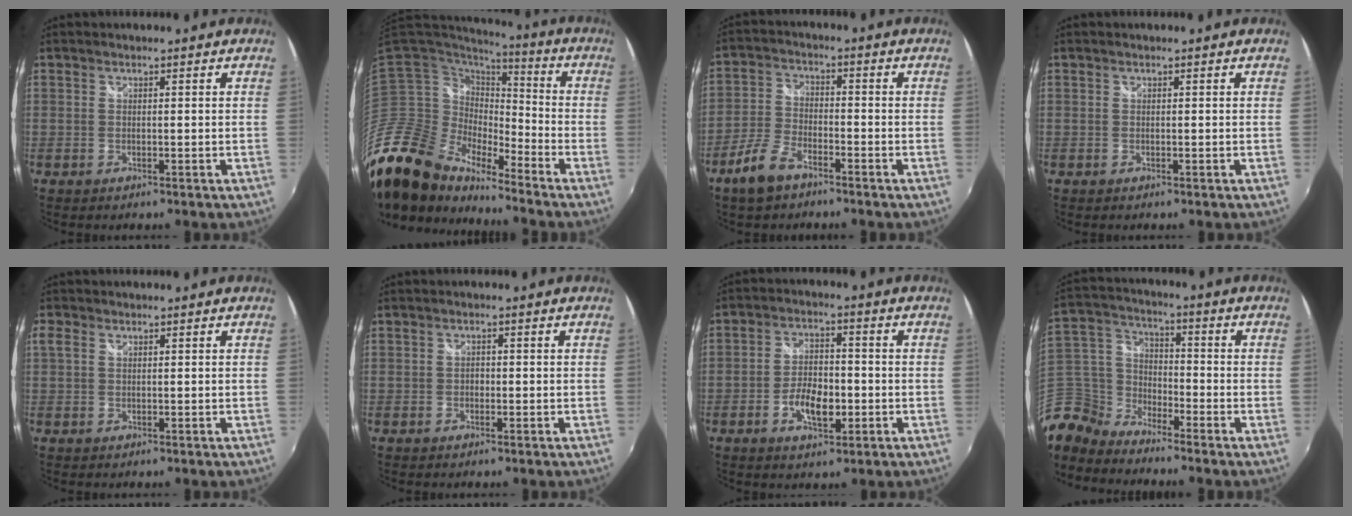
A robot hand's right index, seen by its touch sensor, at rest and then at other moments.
{"total": 20.3, "force": [-17.2, 7.5, 8.0], "torque": [-0.171, -0.023, -0.336]}
{"total": 7.3, "force": [-5.1, 3.2, 4.2], "torque": [-0.100, 0.003, -0.102]}
{"total": 0.0}
{"total": 1.9, "force": [0.7, 1.2, 1.3], "torque": [-0.029, 0.004, 0.013]}
{"total": 1.0, "force": [-0.4, 0.9, 0.4], "torque": [-0.006, 0.000, -0.008]}
{"total": 7.3, "force": [-2.3, 3.8, 5.8], "torque": [-0.115, 0.003, -0.037]}
{"total": 9.3, "force": [-8.0, 4.8, 0.4], "torque": [-0.044, 0.035, -0.190]}